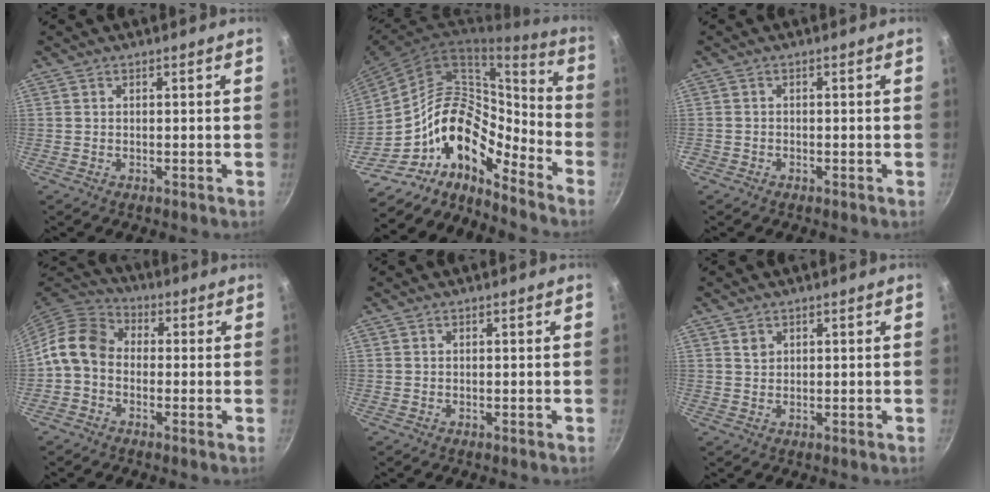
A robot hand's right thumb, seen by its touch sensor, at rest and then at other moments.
{"total": 18.4, "force": [-11.4, 9.3, 11.1], "torque": [-0.141, 0.089, -0.218]}
{"total": 0.9, "force": [-0.7, 0.6, 0.1], "torque": [-0.005, 0.004, -0.014]}
{"total": 8.8, "force": [-1.2, 7.0, 5.3], "torque": [-0.084, 0.035, -0.047]}
{"total": 0.0}
{"total": 1.6, "force": [0.8, 1.3, 0.6], "torque": [-0.010, -0.002, 0.014]}